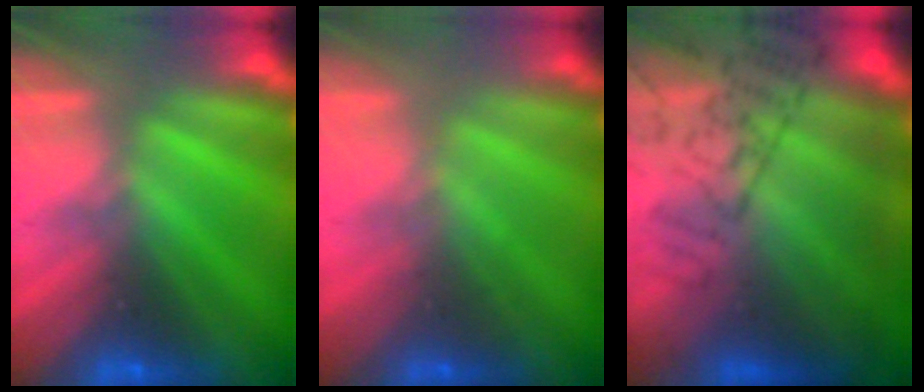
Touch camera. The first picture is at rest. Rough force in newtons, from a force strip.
{"total": 2.2}
{"total": 7.5}